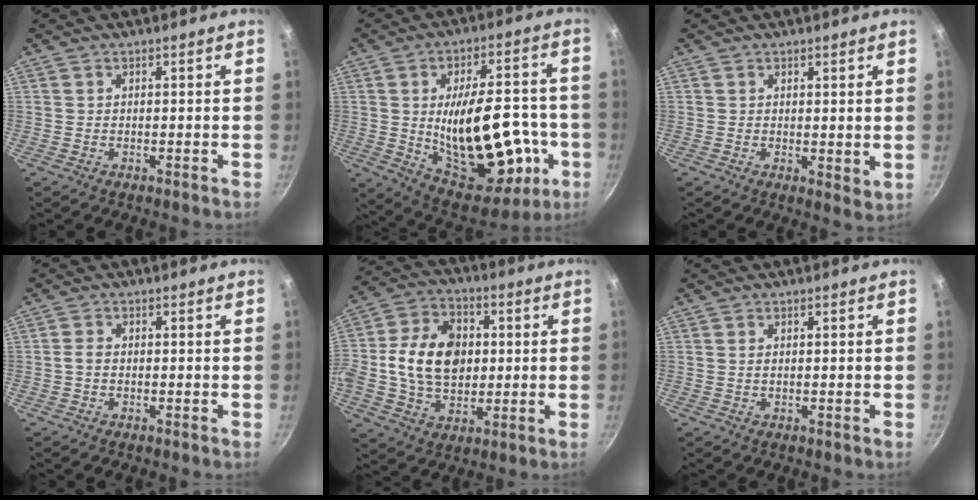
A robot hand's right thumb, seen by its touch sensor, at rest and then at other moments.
{"total": 25.6, "force": [-3.6, 13.0, 21.8], "torque": [-0.289, 0.015, -0.024]}
{"total": 2.8, "force": [1.4, 1.3, 2.1], "torque": [-0.026, -0.014, 0.020]}
{"total": 1.5, "force": [-0.4, 0.9, 1.0], "torque": [-0.024, 0.009, -0.011]}
{"total": 16.8, "force": [0.9, 12.3, 11.4], "torque": [-0.178, 0.016, 0.006]}
{"total": 0.7, "force": [0.1, 0.3, 0.6], "torque": [-0.011, 0.000, 0.002]}